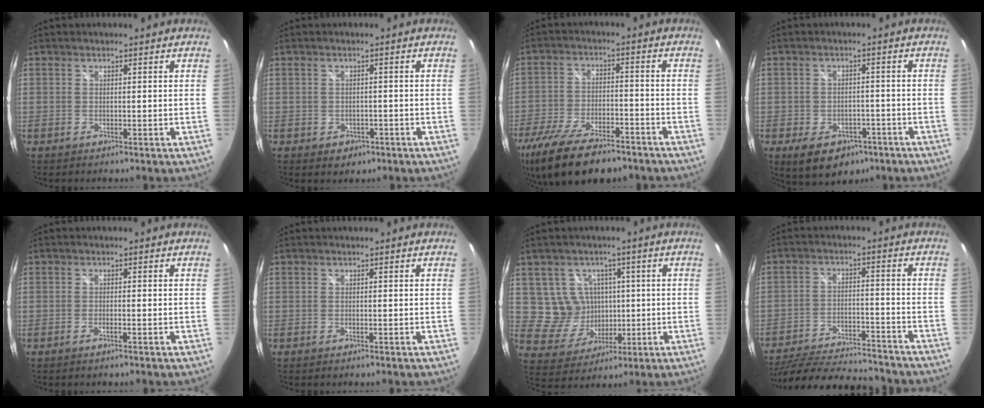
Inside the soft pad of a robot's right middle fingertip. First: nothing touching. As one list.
[{"total": 2.8, "force": [-1.3, 2.2, 1.1], "torque": [-0.026, -0.004, -0.013]}, {"total": 18.4, "force": [-13.6, 6.7, 10.5], "torque": [-0.226, -0.039, -0.227]}, {"total": 9.9, "force": [-5.8, 6.4, 4.9], "torque": [-0.104, -0.005, -0.071]}, {"total": 1.5, "force": [-0.9, -0.2, 1.2], "torque": [-0.018, -0.001, -0.017]}, {"total": 0.0}, {"total": 8.1, "force": [1.2, 7.7, 2.2], "torque": [-0.056, 0.008, 0.040]}, {"total": 20.1, "force": [-17.9, 3.9, 8.1], "torque": [-0.164, -0.022, -0.266]}]